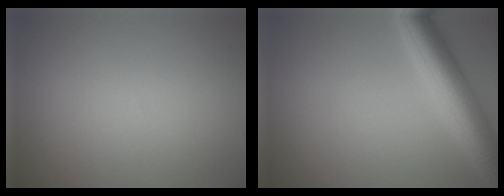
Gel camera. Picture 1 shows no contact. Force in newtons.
{"total": 6.8, "press": 6.8, "slide": 0.3}